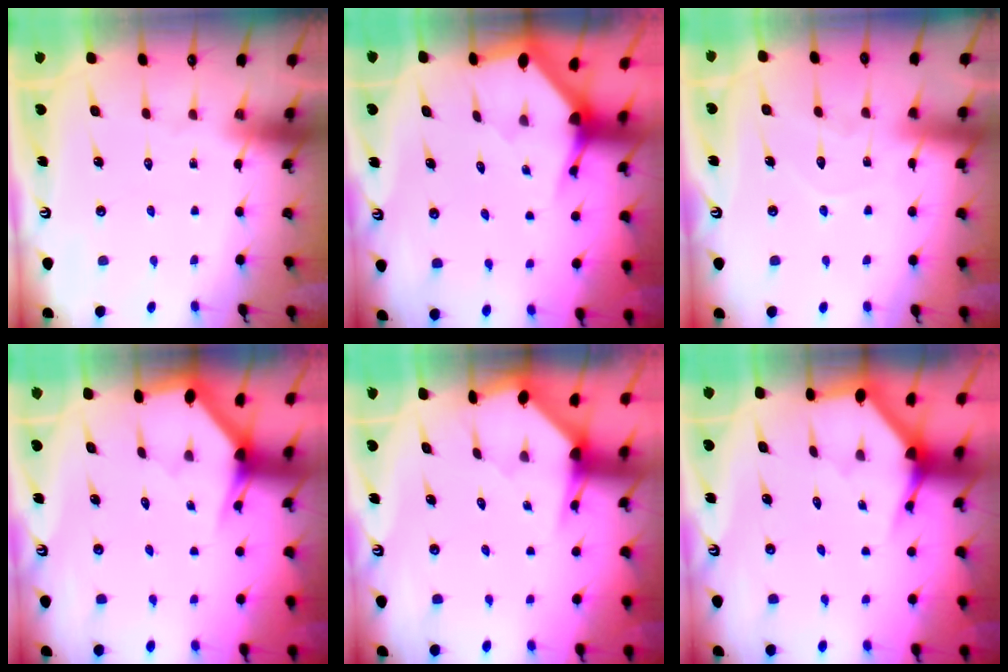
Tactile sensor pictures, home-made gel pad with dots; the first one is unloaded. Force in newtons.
{"total": 2.9, "press": 2.9, "slide": 0.1}
{"total": 6.4, "press": 6.4, "slide": 0.7}
{"total": 3.1, "press": 3.1, "slide": 0.2}
{"total": 3.2, "press": 3.2, "slide": 0.3}
{"total": 3.4, "press": 3.4, "slide": 0.2}